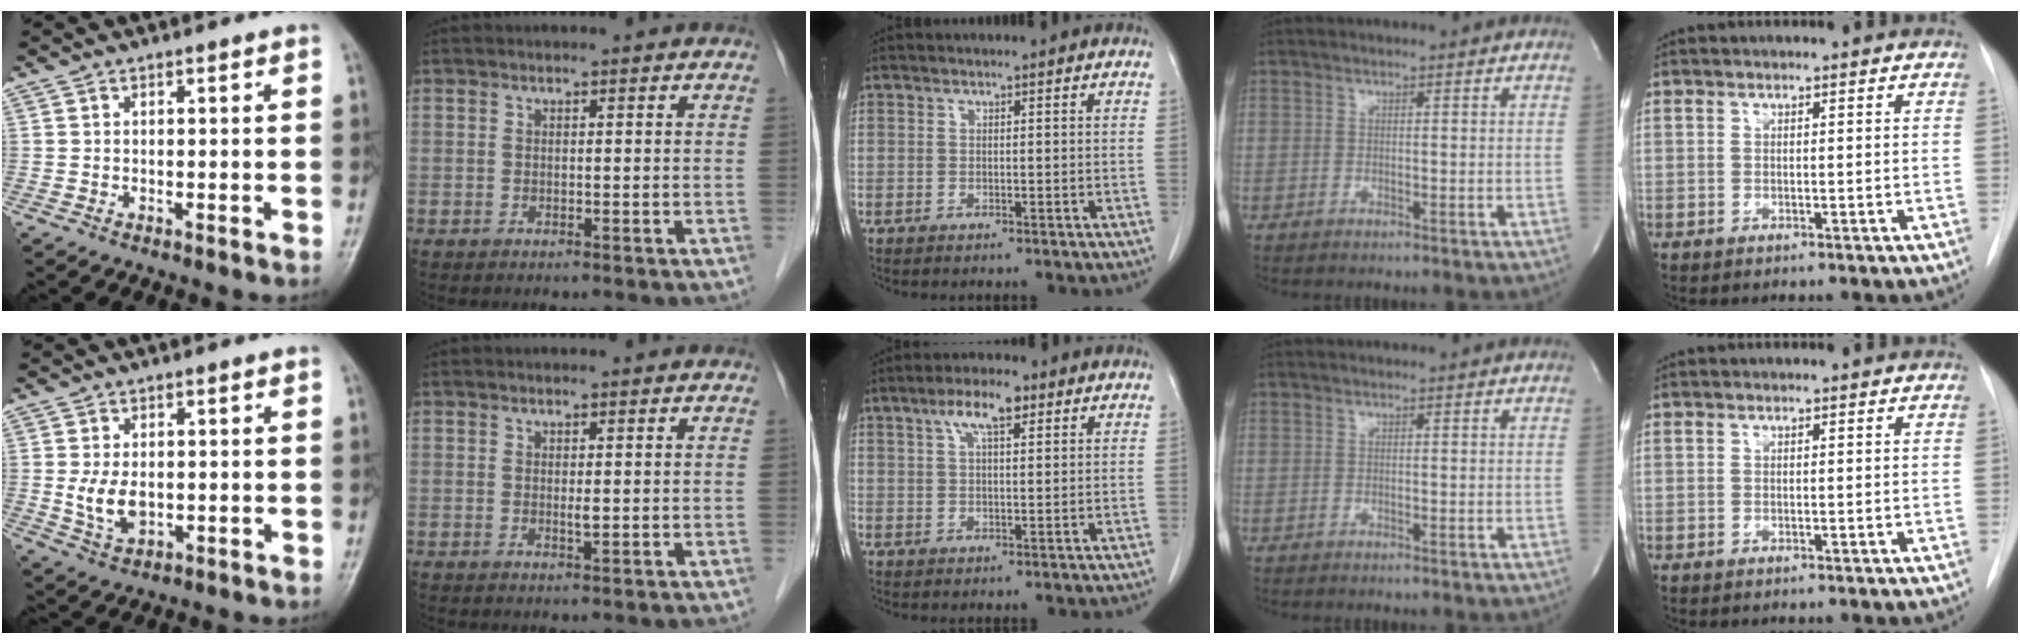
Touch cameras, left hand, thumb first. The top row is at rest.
{"thumb": {"total": 5.7, "force": [-0.2, 3.6, 4.4], "torque": [-0.079, -0.007, 0.004]}, "index": {"total": 0.9, "force": [0.2, 0.1, 0.9], "torque": [-0.021, -0.002, 0.005]}, "middle": {"total": 5.5, "force": [2.9, 1.4, 4.4], "torque": [-0.085, 0.012, 0.051]}}